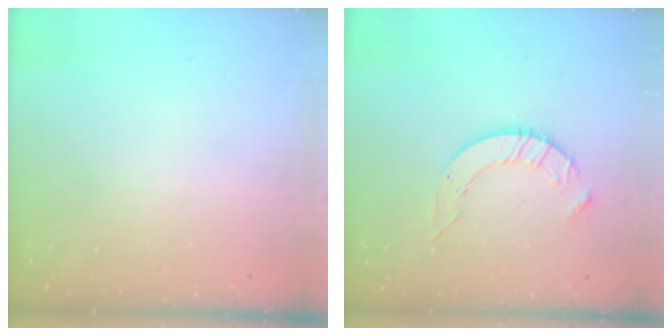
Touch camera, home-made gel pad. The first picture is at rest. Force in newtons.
{"total": 7.0, "press": 7.0, "slide": 0.4}